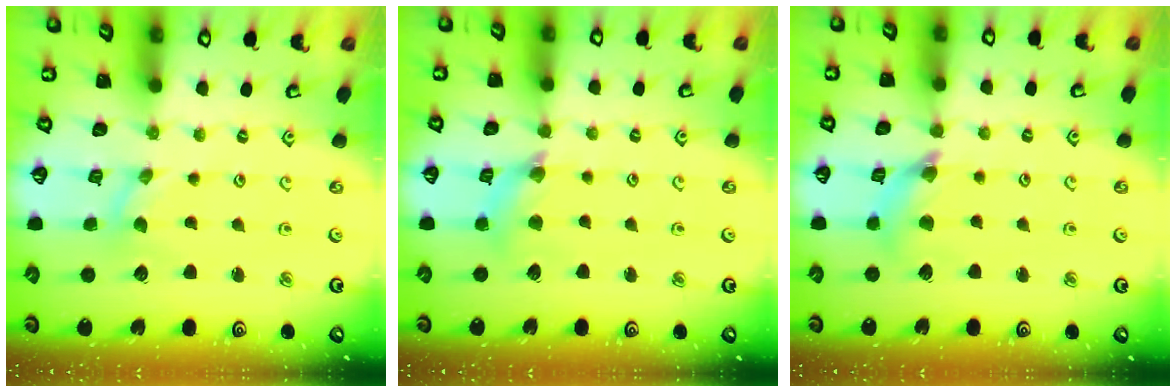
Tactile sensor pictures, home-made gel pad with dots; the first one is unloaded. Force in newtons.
{"total": 6.8, "press": 6.8, "slide": 0.8}
{"total": 6.9, "press": 6.9, "slide": 0.7}